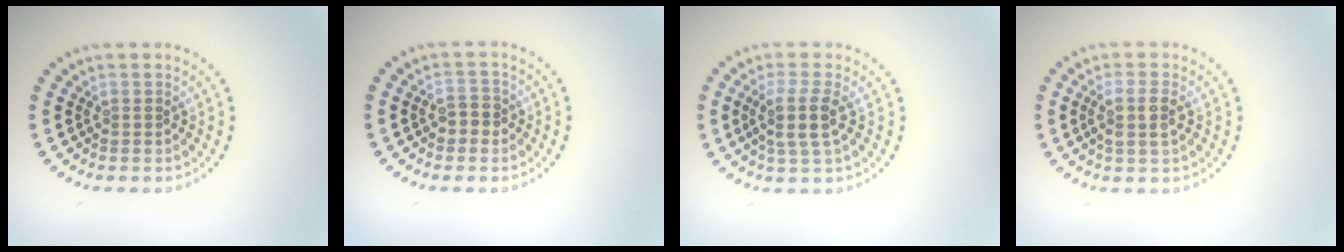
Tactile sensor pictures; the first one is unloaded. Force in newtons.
{"total": 1.9, "press": 1.8, "slide": 0.5}
{"total": 3.0, "press": 2.5, "slide": 1.6}
{"total": 2.5, "press": 2.2, "slide": 1.2}